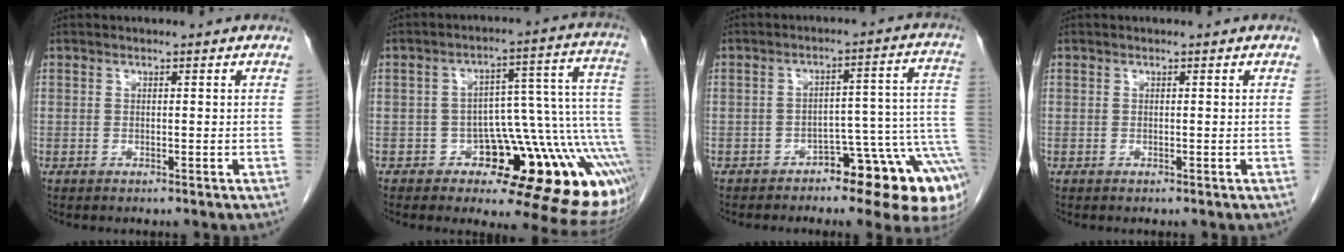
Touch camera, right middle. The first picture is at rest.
{"total": 16.2, "force": [-6.8, 5.4, 13.6], "torque": [-0.077, 0.068, -0.090]}
{"total": 12.7, "force": [-7.6, 4.3, 9.2], "torque": [-0.054, 0.051, -0.106]}
{"total": 0.0}